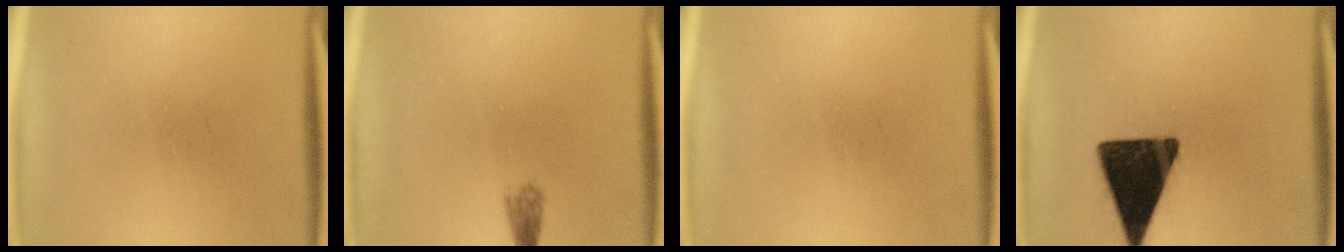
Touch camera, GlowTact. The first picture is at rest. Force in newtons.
{"total": 1.7}
{"total": 0.0}
{"total": 16.6}